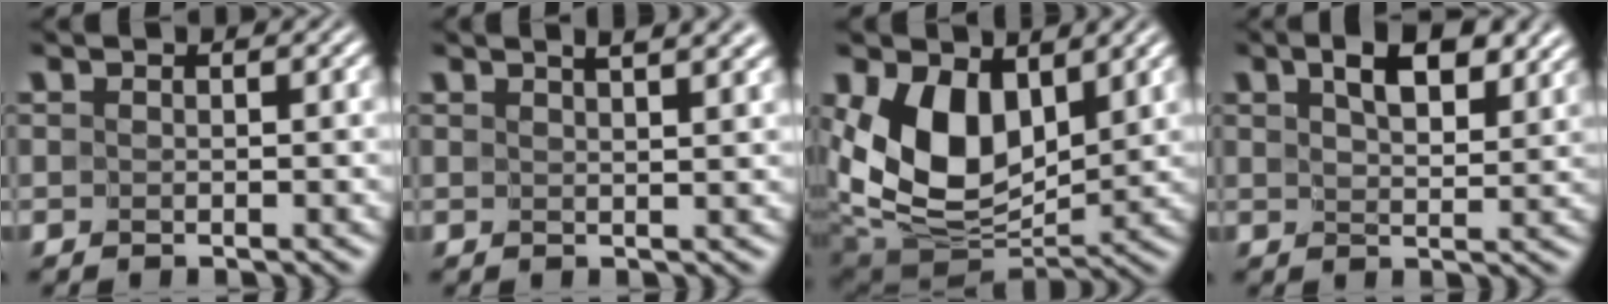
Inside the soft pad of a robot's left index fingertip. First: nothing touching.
{"total": 6.1, "force": [4.1, 2.3, 3.9], "torque": [-0.013, 0.031, 0.029]}
{"total": 8.6, "force": [2.6, 5.4, 6.1], "torque": [-0.117, -0.027, 0.046]}
{"total": 5.7, "force": [3.4, 2.4, 3.9], "torque": [-0.058, 0.005, 0.053]}